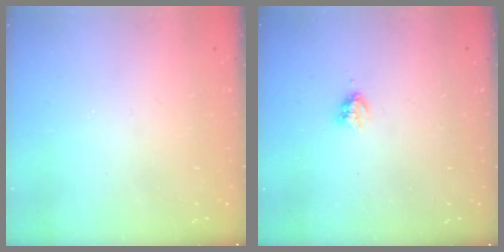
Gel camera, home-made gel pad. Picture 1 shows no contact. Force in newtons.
{"total": 2.9, "press": 2.9, "slide": 0.5}